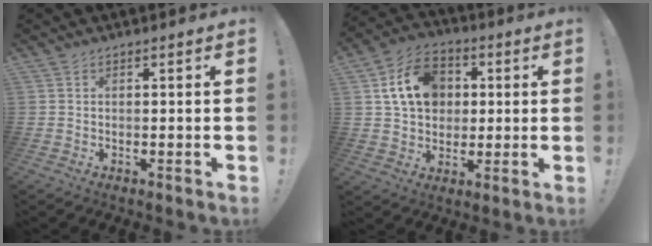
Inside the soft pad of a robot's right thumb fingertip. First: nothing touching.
{"total": 15.6, "force": [3.8, 12.1, 9.0], "torque": [-0.140, 0.003, 0.080]}